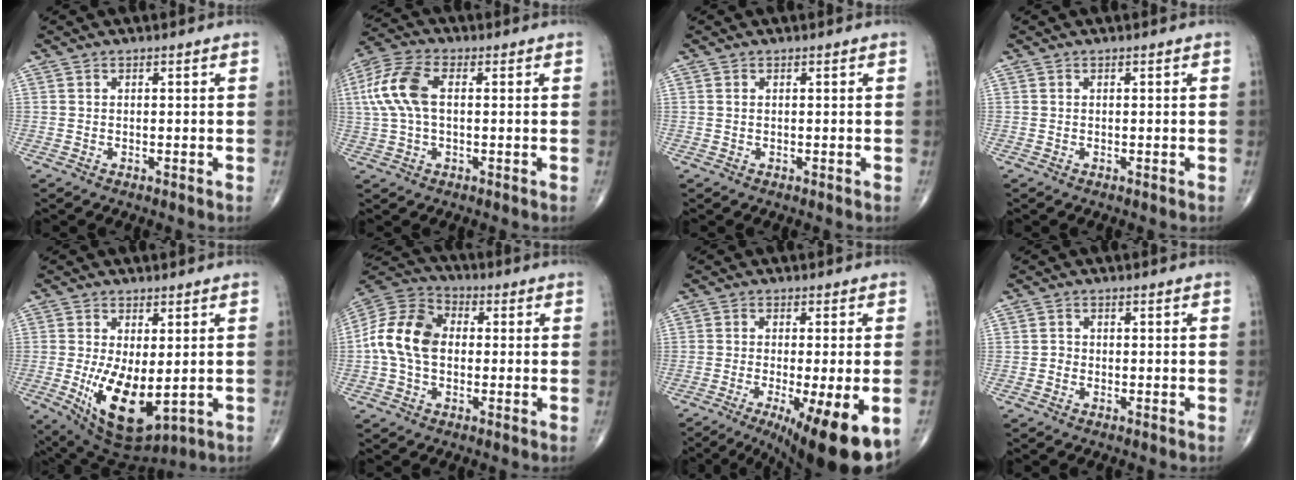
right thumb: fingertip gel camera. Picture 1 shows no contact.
{"total": 10.5, "force": [1.3, 5.5, 8.8], "torque": [-0.208, 0.024, 0.023]}
{"total": 0.0}
{"total": 0.0}
{"total": 12.7, "force": [-1.9, 5.8, 11.2], "torque": [-0.191, -0.027, -0.010]}
{"total": 12.6, "force": [-0.2, 8.8, 9.0], "torque": [-0.169, 0.033, -0.014]}
{"total": 16.1, "force": [-7.3, 3.2, 13.9], "torque": [-0.171, -0.018, -0.104]}
{"total": 0.9, "force": [-0.4, 0.8, 0.3], "torque": [0.001, 0.004, -0.012]}